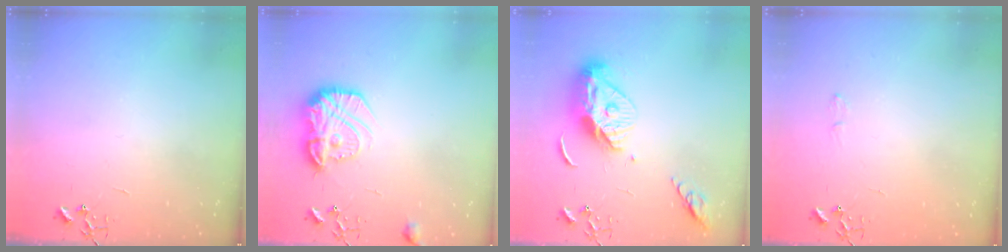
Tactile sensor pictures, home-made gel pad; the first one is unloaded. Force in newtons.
{"total": 16.5, "press": 16.5, "slide": 1.1}
{"total": 12.7, "press": 12.7, "slide": 0.9}
{"total": 4.6, "press": 4.6, "slide": 0.7}